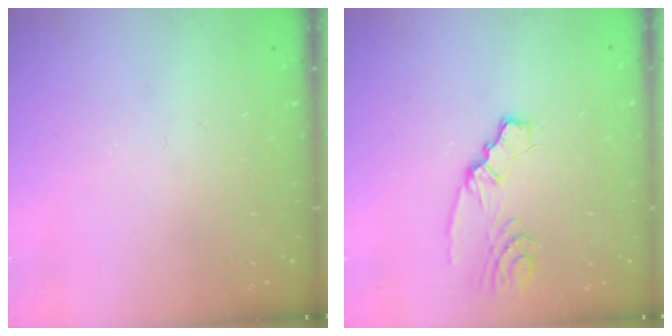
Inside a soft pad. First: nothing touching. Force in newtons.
{"total": 2.8, "press": 2.7, "slide": 0.6}